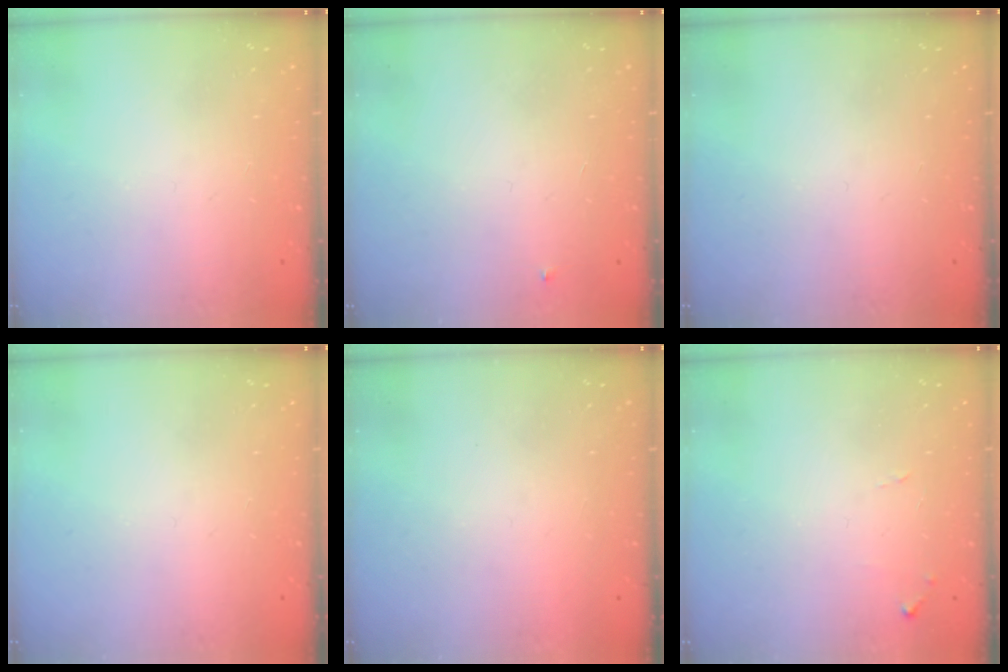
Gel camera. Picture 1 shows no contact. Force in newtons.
{"total": 3.0, "press": 2.9, "slide": 0.4}
{"total": 0.0}
{"total": 0.0}
{"total": 1.5, "press": 1.5, "slide": 0.1}
{"total": 5.4, "press": 5.4, "slide": 0.4}